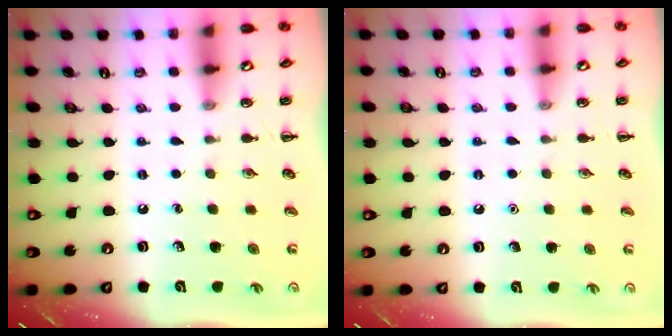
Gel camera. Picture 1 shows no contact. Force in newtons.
{"total": 1.5, "press": 1.5, "slide": 0.1}